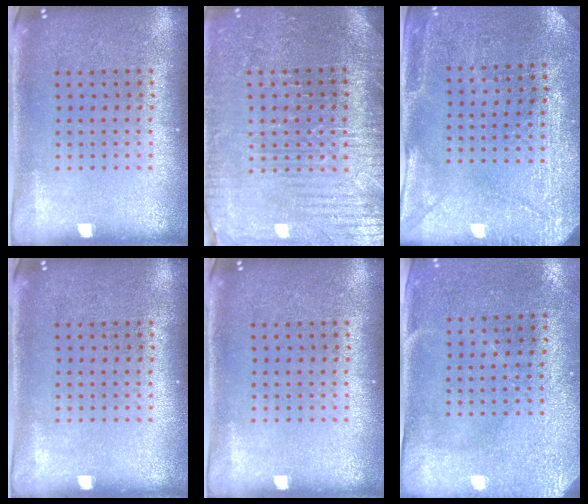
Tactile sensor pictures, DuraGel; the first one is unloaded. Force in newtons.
{"total": 3.9, "press": 3.7, "slide": 1.2}
{"total": 2.8, "press": 2.7, "slide": 0.9}
{"total": 0.0}
{"total": 0.0}
{"total": 3.0, "press": 2.4, "slide": 1.8}